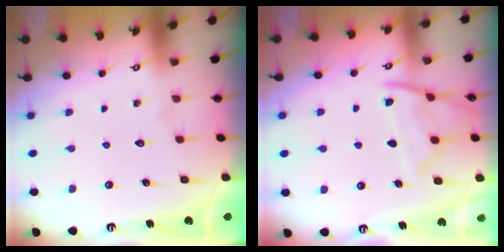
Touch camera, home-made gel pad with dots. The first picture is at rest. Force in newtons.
{"total": 10.2, "press": 10.2, "slide": 0.5}